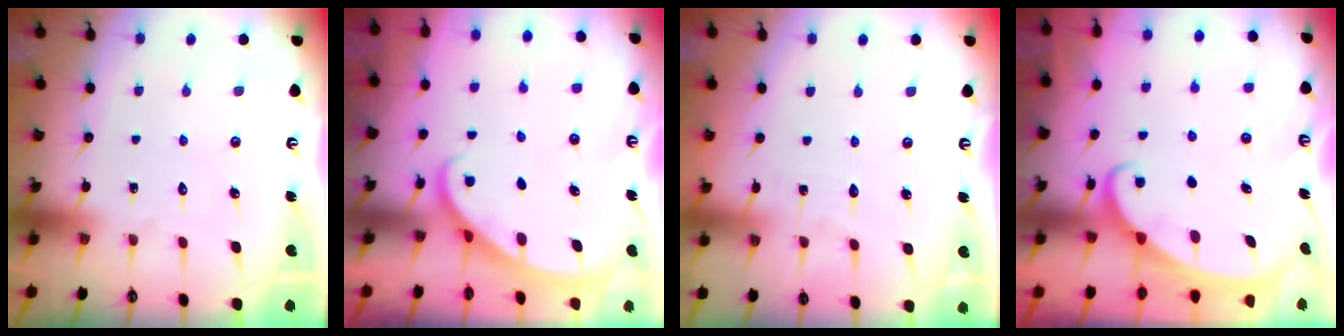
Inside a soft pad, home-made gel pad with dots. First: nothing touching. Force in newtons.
{"total": 1.7, "press": 1.7, "slide": 0.1}
{"total": 2.7, "press": 2.7, "slide": 0.4}
{"total": 3.0, "press": 3.0, "slide": 0.3}